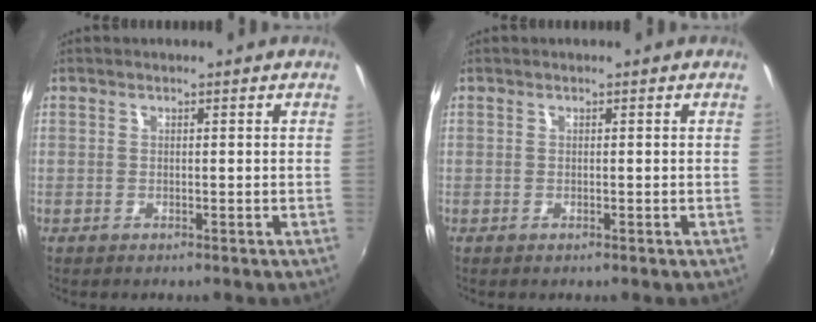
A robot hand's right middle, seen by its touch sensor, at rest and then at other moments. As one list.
[{"total": 0.0}]